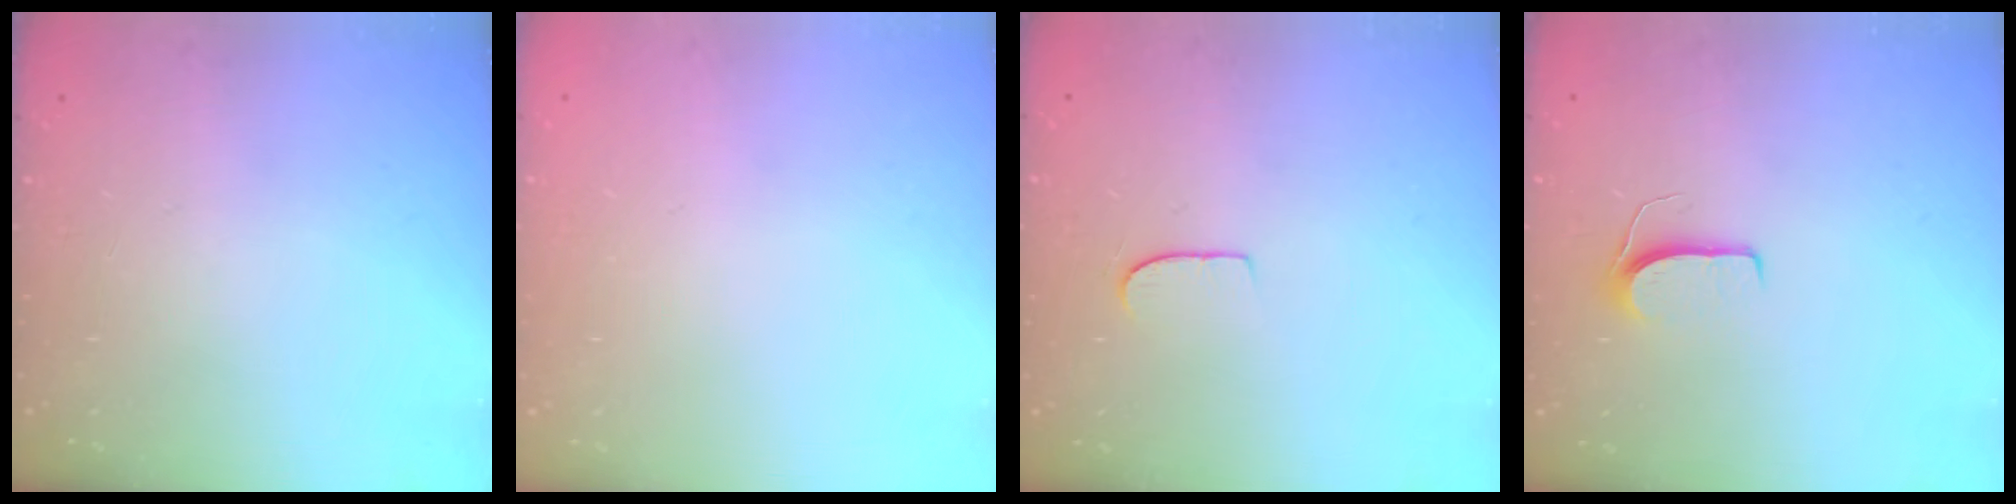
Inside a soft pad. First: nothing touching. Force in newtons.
{"total": 0.0}
{"total": 5.4, "press": 5.4, "slide": 0.4}
{"total": 6.2, "press": 6.2, "slide": 0.5}